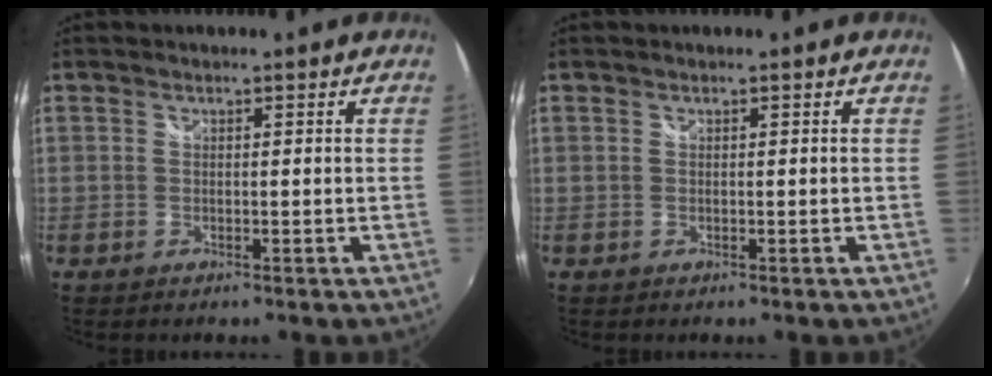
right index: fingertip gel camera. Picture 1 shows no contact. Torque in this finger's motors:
{"motor_torque": [0.00, 0.00, 0.01, 0.00]}